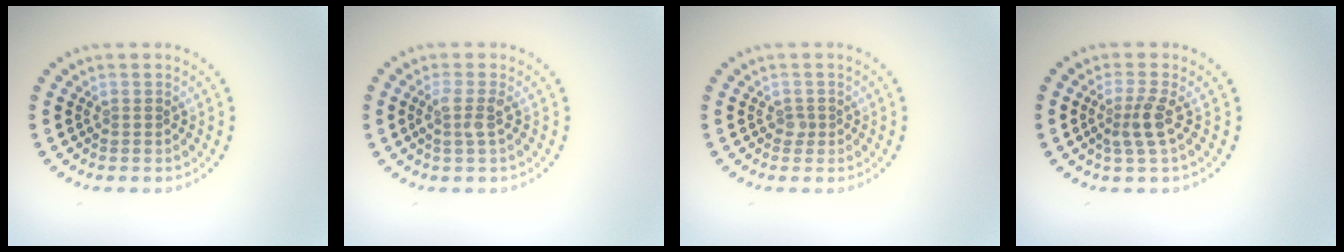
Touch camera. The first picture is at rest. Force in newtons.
{"total": 1.6, "press": 1.3, "slide": 1.1}
{"total": 0.7, "press": 0.6, "slide": 0.5}
{"total": 2.4, "press": 1.8, "slide": 1.6}